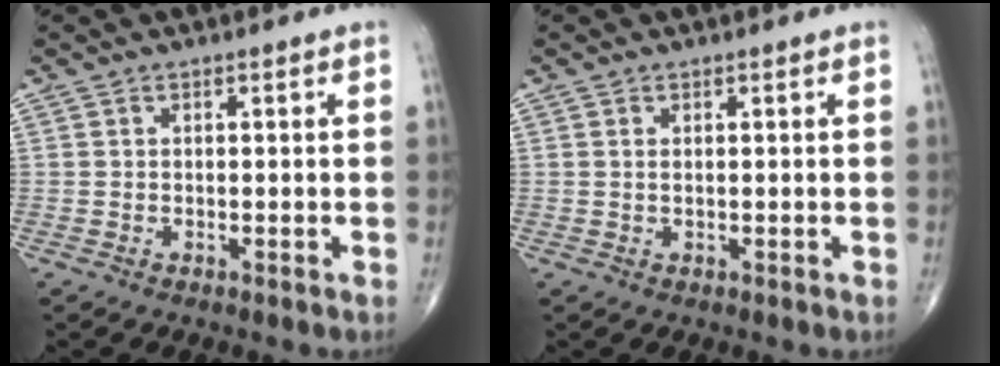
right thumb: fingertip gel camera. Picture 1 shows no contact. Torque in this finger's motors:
{"motor_torque": [-0.83, 0.33, -0.13, 0.38, -0.03]}